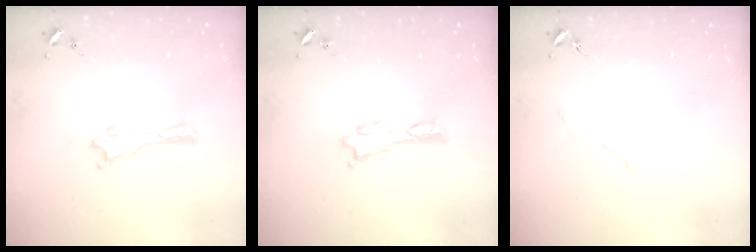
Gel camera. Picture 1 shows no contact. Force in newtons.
{"total": 0.0}
{"total": 2.2, "press": 2.2, "slide": 0.2}